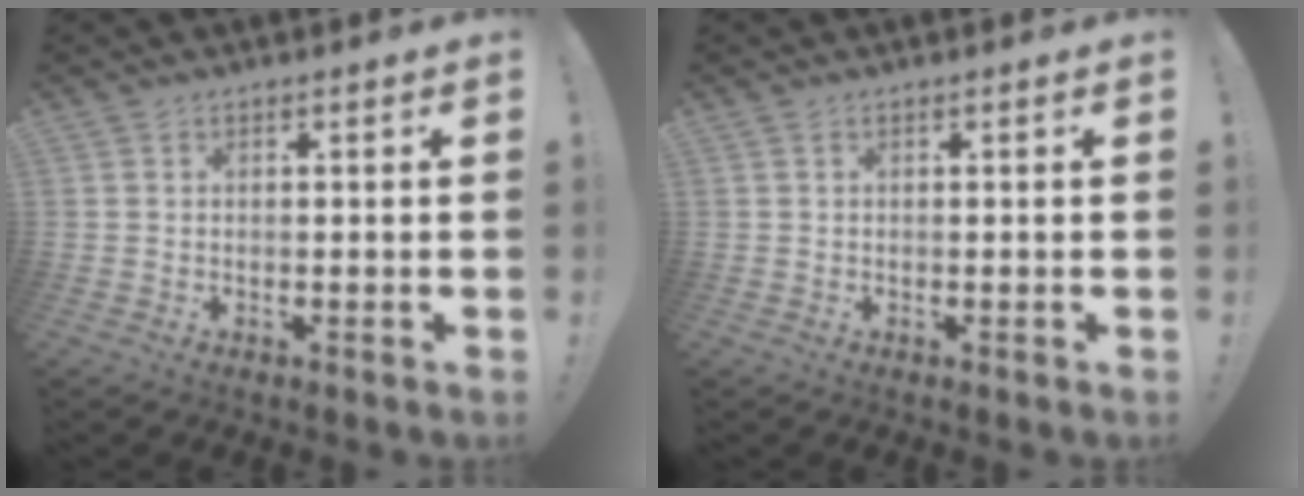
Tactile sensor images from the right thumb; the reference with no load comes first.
{"total": 0.0}